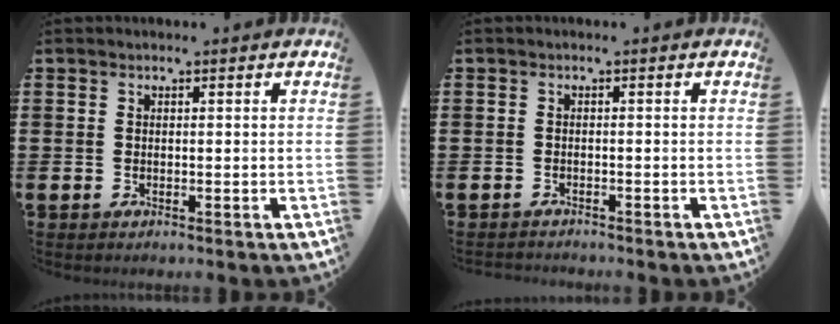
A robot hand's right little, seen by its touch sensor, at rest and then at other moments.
{"total": 0.8, "force": [-0.8, 0.0, -0.1], "torque": [-0.001, 0.000, -0.016]}